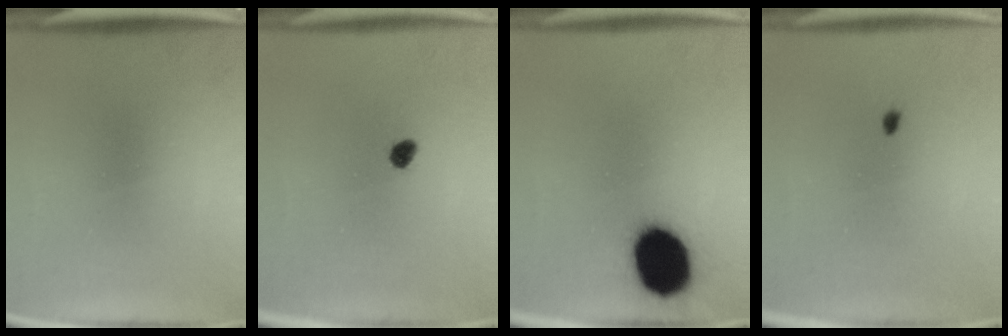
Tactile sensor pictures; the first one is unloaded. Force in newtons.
{"total": 2.0}
{"total": 17.7}
{"total": 1.4}